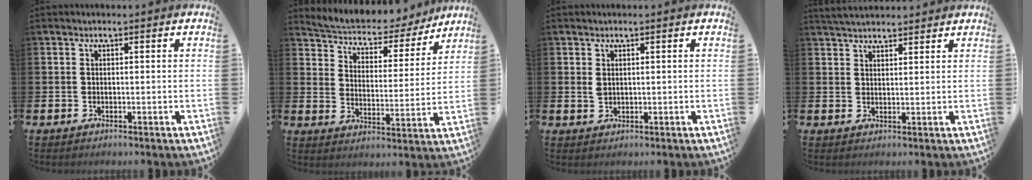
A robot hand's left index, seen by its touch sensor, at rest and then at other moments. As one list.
[{"total": 5.7, "force": [5.4, 1.7, 0.7], "torque": [-0.051, -0.045, 0.089]}, {"total": 1.3, "force": [0.9, 0.6, 0.7], "torque": [-0.006, 0.000, 0.013]}, {"total": 3.4, "force": [3.3, 0.6, 0.3], "torque": [-0.015, -0.011, 0.062]}]